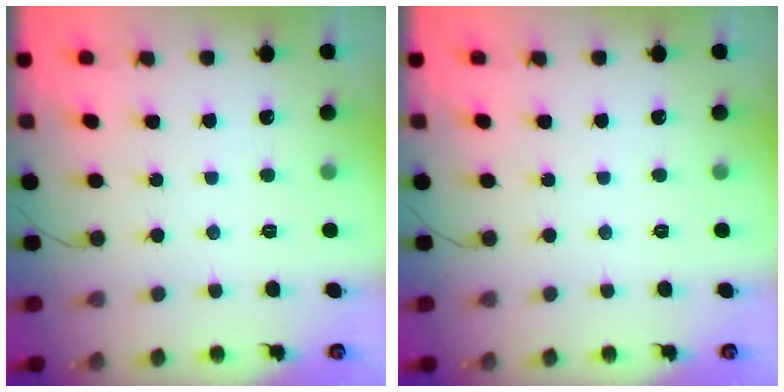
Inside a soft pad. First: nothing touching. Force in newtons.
{"total": 0.0}